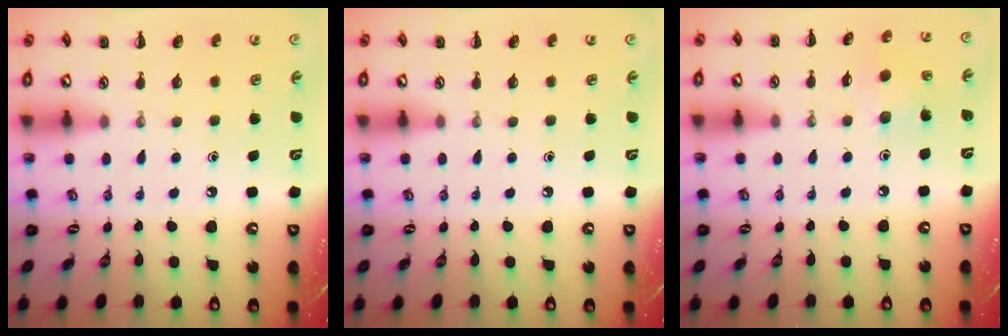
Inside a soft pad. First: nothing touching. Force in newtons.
{"total": 0.0}
{"total": 3.8, "press": 3.7, "slide": 1.0}